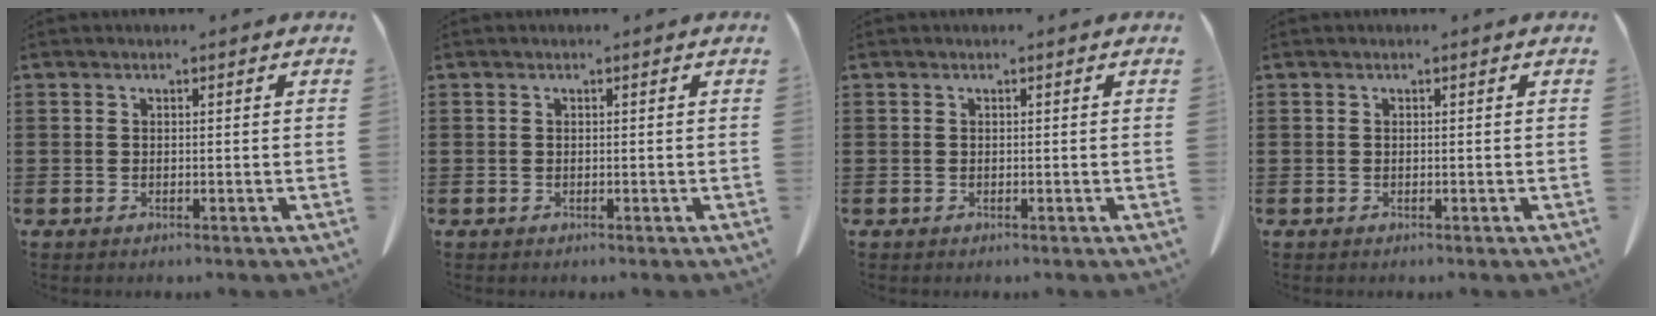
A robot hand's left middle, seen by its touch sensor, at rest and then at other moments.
{"total": 0.0}
{"total": 0.0}
{"total": 0.0}